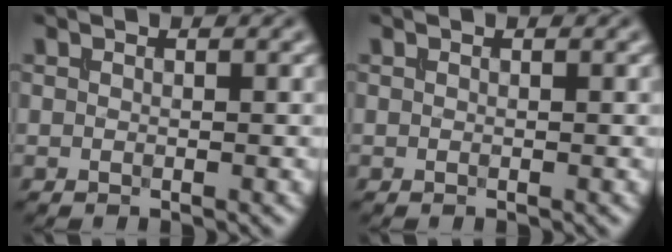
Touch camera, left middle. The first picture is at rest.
{"total": 0.0}